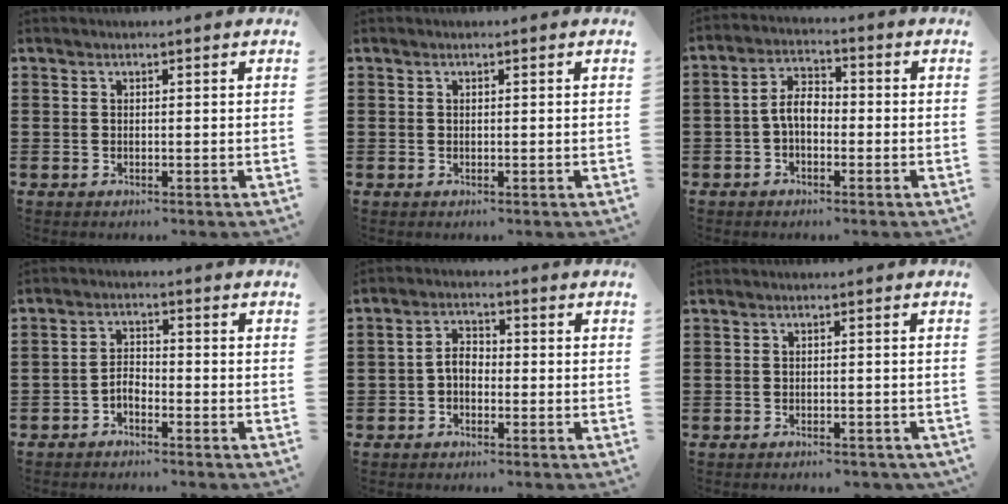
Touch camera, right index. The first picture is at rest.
{"total": 0.0}
{"total": 4.9, "force": [-1.1, 2.7, 3.9], "torque": [-0.087, 0.006, -0.026]}
{"total": 2.4, "force": [-1.9, 1.1, 1.0], "torque": [-0.030, 0.006, -0.042]}
{"total": 3.3, "force": [-1.2, 2.0, 2.3], "torque": [-0.059, 0.003, -0.029]}
{"total": 1.4, "force": [-1.4, 0.1, 0.3], "torque": [-0.010, 0.000, -0.029]}